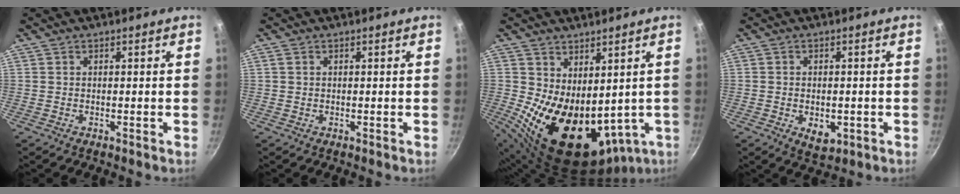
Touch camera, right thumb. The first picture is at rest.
{"total": 0.8, "force": [0.3, 0.6, 0.5], "torque": [-0.008, 0.002, 0.005]}
{"total": 17.8, "force": [0.3, 11.0, 14.0], "torque": [-0.204, -0.027, 0.044]}
{"total": 5.1, "force": [-1.4, 3.1, 3.8], "torque": [-0.049, -0.003, -0.011]}